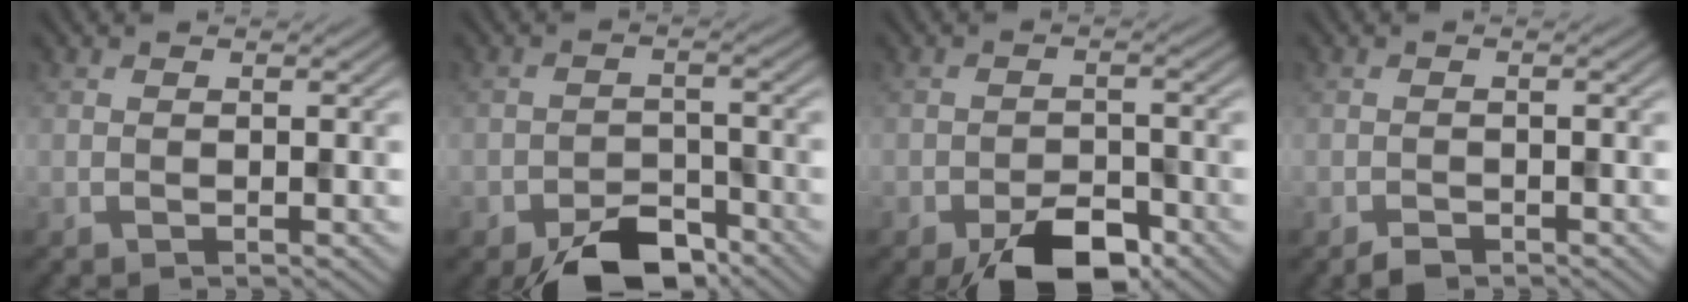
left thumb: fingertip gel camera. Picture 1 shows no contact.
{"total": 6.1, "force": [-4.8, 2.7, 2.7], "torque": [-0.035, -0.001, -0.084]}
{"total": 6.4, "force": [-4.4, 2.7, 3.6], "torque": [-0.048, -0.002, -0.072]}
{"total": 1.1, "force": [-1.1, 0.3, 0.3], "torque": [-0.001, 0.000, -0.017]}